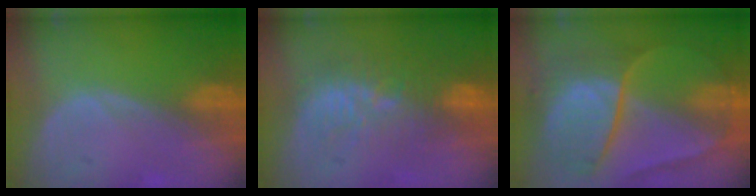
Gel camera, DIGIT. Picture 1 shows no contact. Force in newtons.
{"total": 9.7, "press": 9.1, "slide": 3.4}
{"total": 10.4, "press": 10.3, "slide": 1.1}